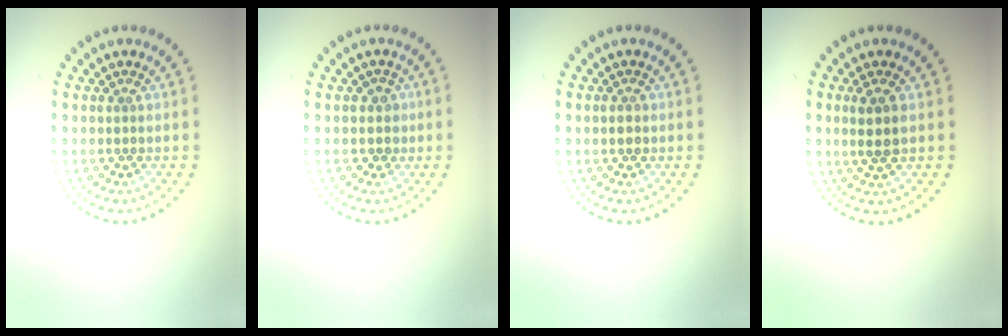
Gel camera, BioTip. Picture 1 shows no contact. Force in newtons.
{"total": 1.1, "press": 0.9, "slide": 0.7}
{"total": 1.1, "press": 1.1, "slide": 0.1}
{"total": 2.2, "press": 2.0, "slide": 0.9}